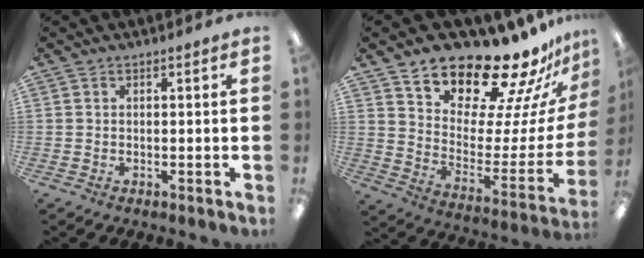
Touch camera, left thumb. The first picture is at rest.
{"total": 18.2, "force": [17.0, 4.4, 4.7], "torque": [-0.079, -0.162, 0.286]}